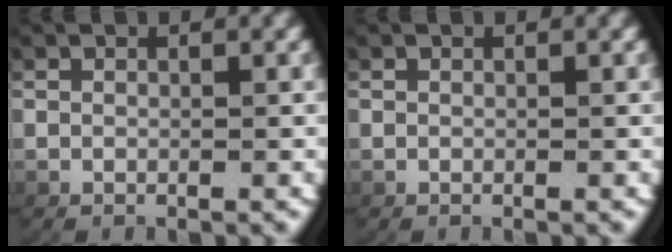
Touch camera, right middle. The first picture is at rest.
{"total": 0.0}